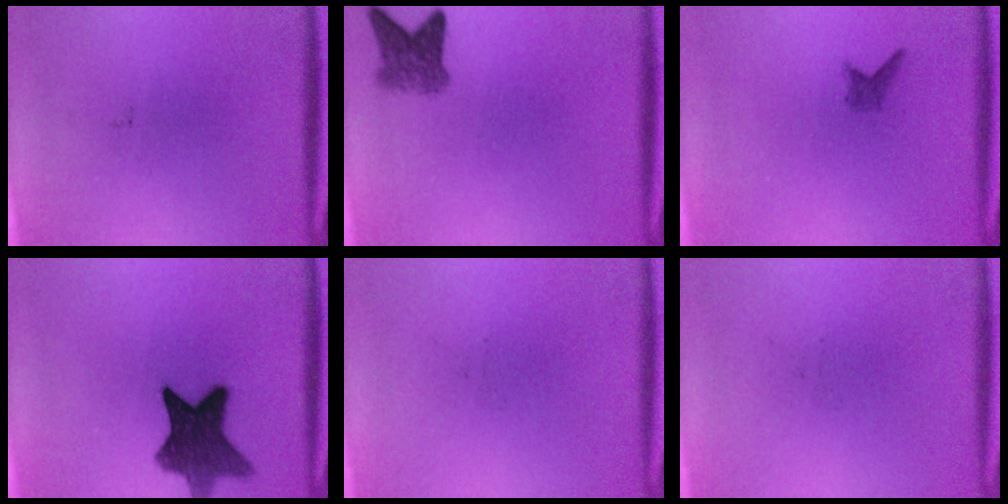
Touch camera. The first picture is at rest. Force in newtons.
{"total": 3.7}
{"total": 1.0}
{"total": 10.5}
{"total": 0.0}
{"total": 0.0}